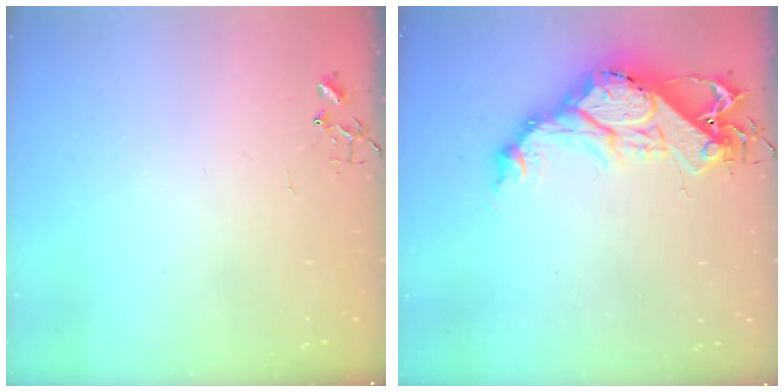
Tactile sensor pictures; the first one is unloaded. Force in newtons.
{"total": 16.7, "press": 16.6, "slide": 1.4}